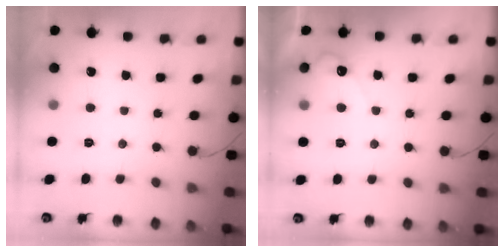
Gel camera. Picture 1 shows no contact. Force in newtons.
{"total": 4.5, "press": 4.5, "slide": 0.3}